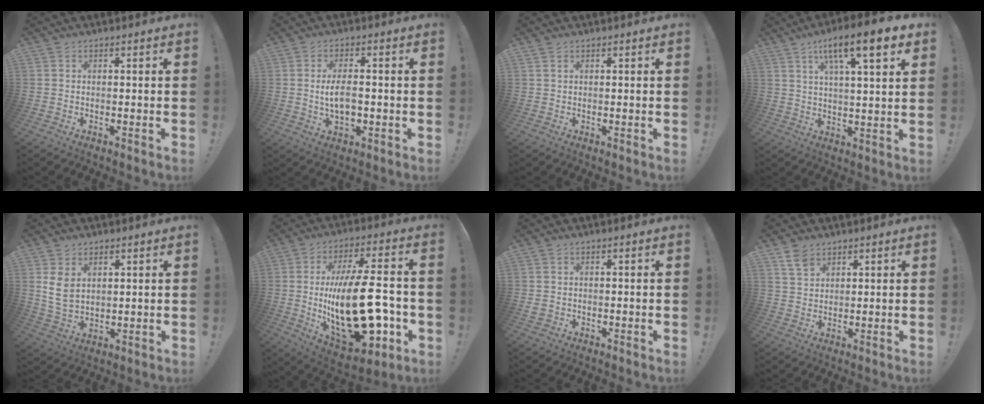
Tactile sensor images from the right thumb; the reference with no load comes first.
{"total": 6.9, "force": [-0.6, 3.8, 5.7], "torque": [-0.098, 0.003, -0.012]}
{"total": 1.0, "force": [0.7, 0.5, 0.5], "torque": [-0.013, 0.002, 0.013]}
{"total": 13.1, "force": [6.7, 2.5, 10.9], "torque": [-0.170, -0.028, 0.100]}
{"total": 6.9, "force": [2.8, 4.7, 4.1], "torque": [-0.074, -0.008, 0.056]}
{"total": 28.5, "force": [-4.0, 12.3, 25.4], "torque": [-0.460, 0.018, -0.057]}
{"total": 1.0, "force": [0.0, 1.0, 0.4], "torque": [-0.007, 0.002, 0.001]}
{"total": 4.9, "force": [3.6, 2.7, 1.8], "torque": [-0.027, -0.019, 0.069]}